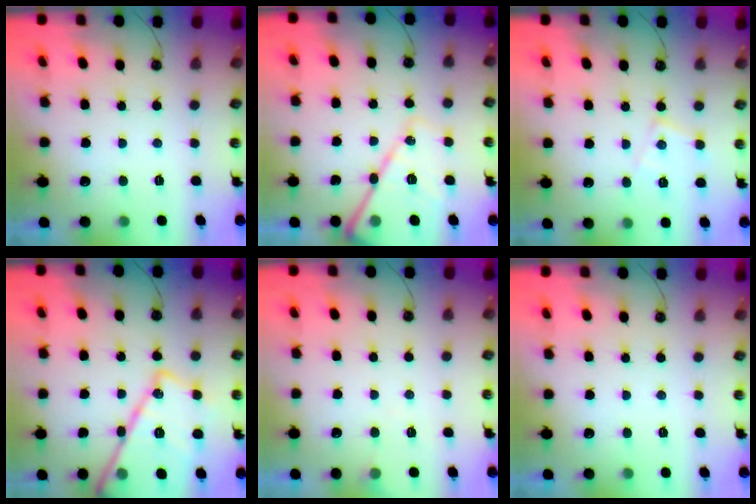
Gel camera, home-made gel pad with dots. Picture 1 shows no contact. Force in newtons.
{"total": 17.2, "press": 17.1, "slide": 1.5}
{"total": 8.5, "press": 8.5, "slide": 0.6}
{"total": 23.1, "press": 23.0, "slide": 2.5}
{"total": 3.7, "press": 3.7, "slide": 0.6}
{"total": 0.0}